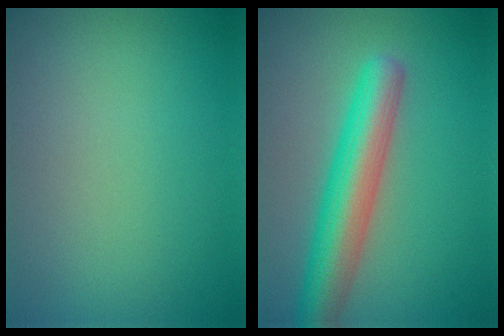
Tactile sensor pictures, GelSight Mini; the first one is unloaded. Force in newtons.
{"total": 6.2, "press": 6.2, "slide": 0.2}